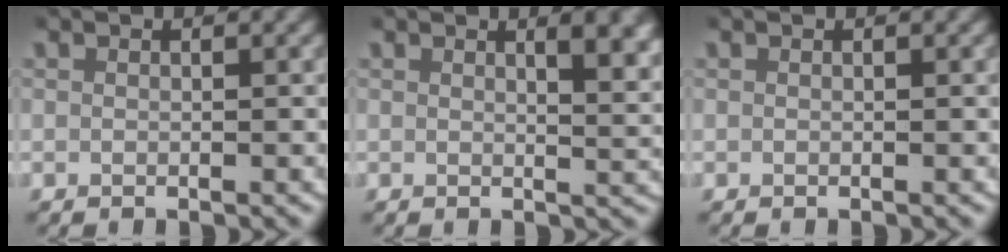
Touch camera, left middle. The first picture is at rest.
{"total": 3.1, "force": [1.7, 0.5, 2.5], "torque": [-0.029, -0.008, 0.029]}
{"total": 0.0}